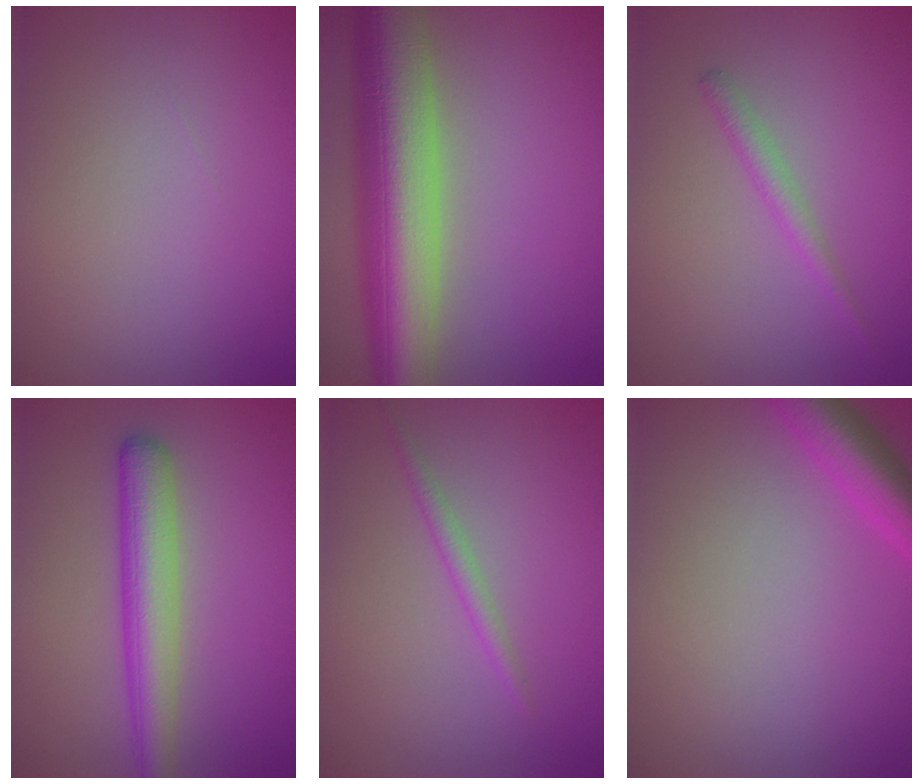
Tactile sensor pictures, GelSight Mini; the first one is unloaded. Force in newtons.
{"total": 11.0, "press": 11.0, "slide": 0.7}
{"total": 1.5, "press": 1.5, "slide": 0.1}
{"total": 4.7, "press": 4.7, "slide": 0.1}
{"total": 1.3, "press": 1.3, "slide": 0.1}
{"total": 4.0, "press": 4.0, "slide": 0.2}